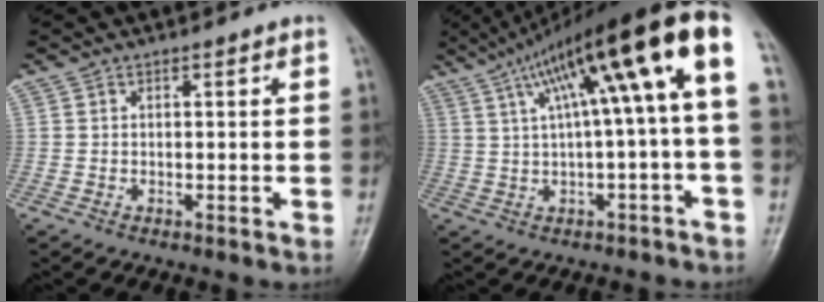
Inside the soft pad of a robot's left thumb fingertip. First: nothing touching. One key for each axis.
{"total": 16.0, "fx": 4.3, "fy": 2.2, "fz": 15.2, "tx": -0.247, "ty": 0.050, "tz": 0.069}